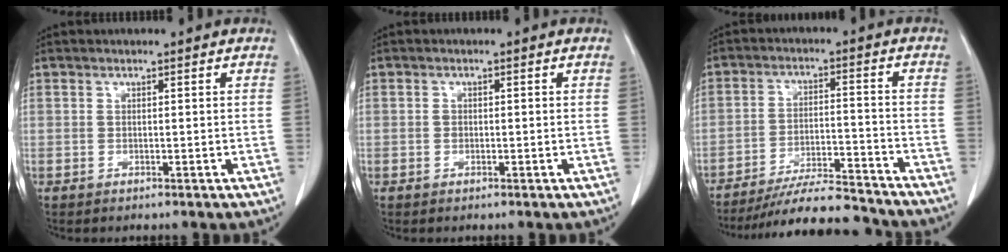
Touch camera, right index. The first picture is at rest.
{"total": 0.7, "force": [0.0, 0.6, 0.3], "torque": [0.000, 0.005, 0.001]}
{"total": 14.2, "force": [-13.4, 0.9, 4.6], "torque": [-0.071, 0.000, -0.207]}